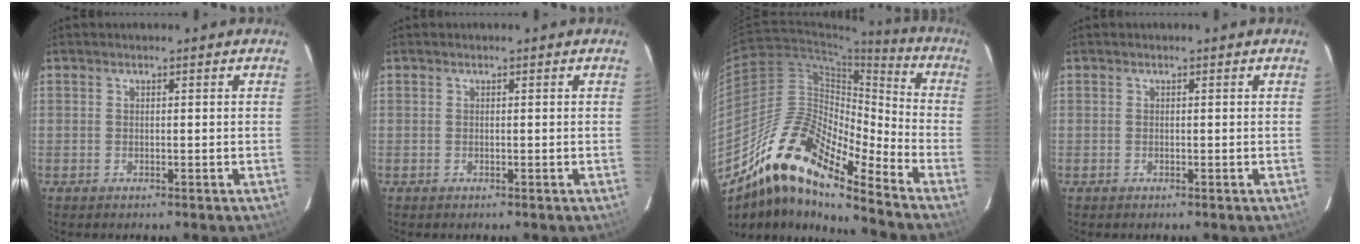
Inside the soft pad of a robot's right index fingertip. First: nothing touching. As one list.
[{"total": 0.0}, {"total": 17.0, "force": [-12.8, 3.5, 10.7], "torque": [-0.179, -0.002, -0.257]}, {"total": 0.0}]